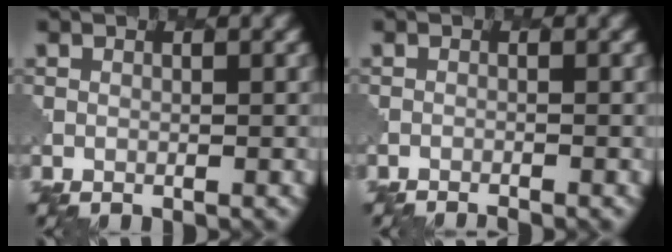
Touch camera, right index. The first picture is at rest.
{"total": 1.3, "force": [-1.2, 0.2, 0.3], "torque": [0.005, -0.003, -0.023]}